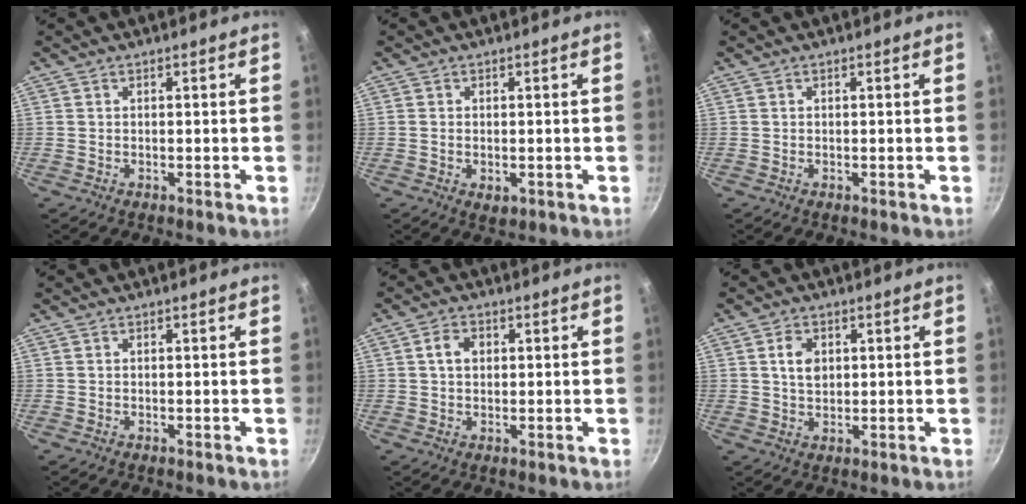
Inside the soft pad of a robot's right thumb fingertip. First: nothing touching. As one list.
[{"total": 2.3, "force": [-0.4, 1.5, 1.7], "torque": [-0.027, -0.007, -0.005]}, {"total": 0.0}, {"total": 0.0}, {"total": 3.7, "force": [0.8, 2.7, 2.4], "torque": [-0.030, 0.005, 0.010]}, {"total": 4.4, "force": [1.2, 3.1, 2.9], "torque": [-0.039, -0.002, 0.021]}]